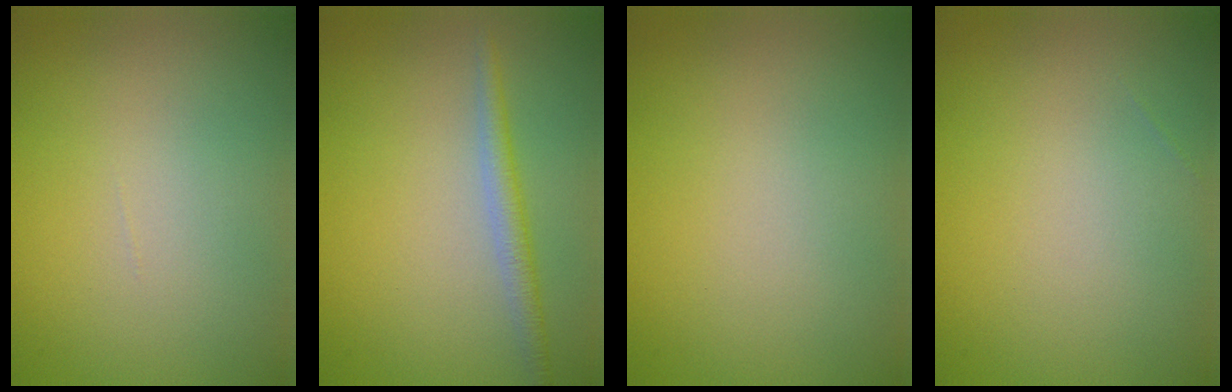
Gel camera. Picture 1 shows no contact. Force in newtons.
{"total": 2.0, "press": 2.0, "slide": 0.0}
{"total": 0.0}
{"total": 0.0}